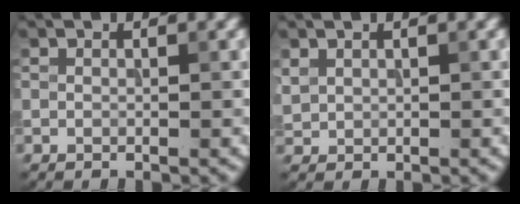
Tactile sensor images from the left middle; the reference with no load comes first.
{"total": 1.1, "force": [0.7, 0.8, 0.3], "torque": [-0.007, 0.000, 0.019]}